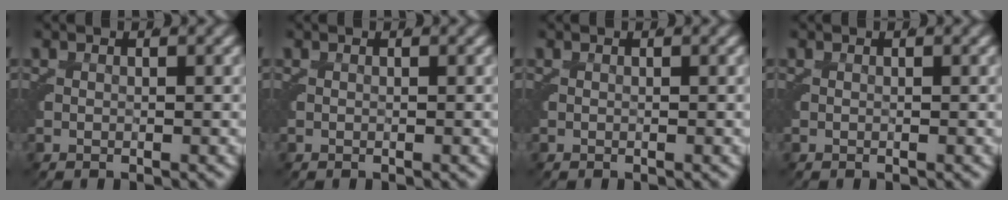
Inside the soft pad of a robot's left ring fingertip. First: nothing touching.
{"total": 0.0}
{"total": 0.0}
{"total": 0.0}